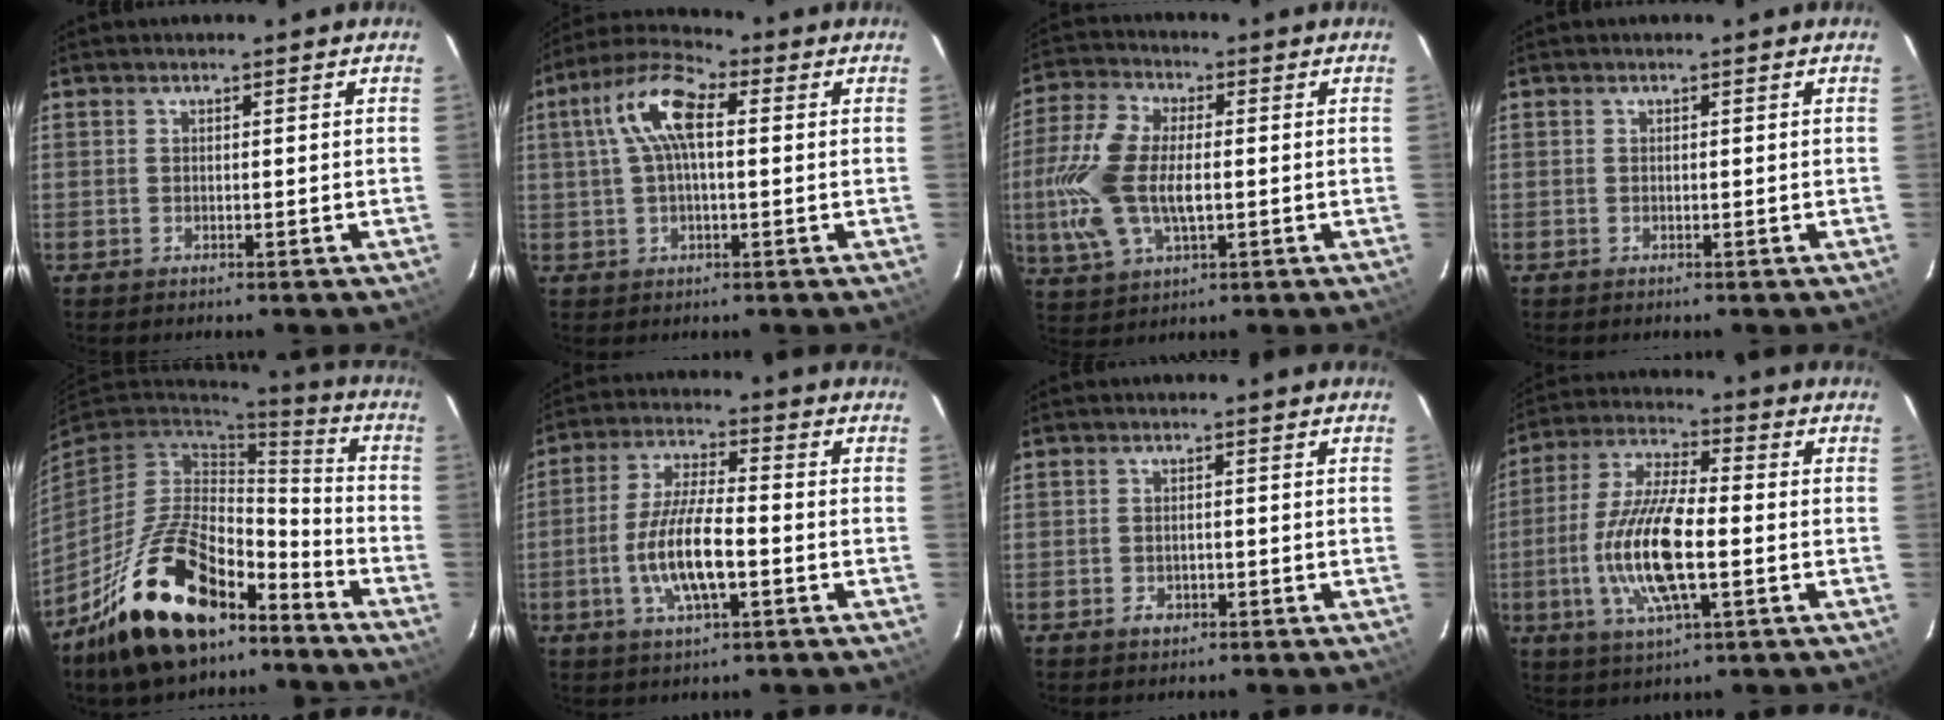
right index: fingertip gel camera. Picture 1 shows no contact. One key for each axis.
{"total": 10.2, "fx": 2.0, "fy": 4.1, "fz": 9.1, "tx": -0.186, "ty": 0.030, "tz": 0.033}
{"total": 14.0, "fx": -1.1, "fy": 7.1, "fz": 12.0, "tx": -0.270, "ty": 0.007, "tz": -0.022}
{"total": 0.0}
{"total": 23.0, "fx": -15.0, "fy": 10.5, "fz": 14.0, "tx": -0.281, "ty": 0.002, "tz": -0.241}
{"total": 10.9, "fx": -3.0, "fy": 3.1, "fz": 10.0, "tx": -0.201, "ty": 0.000, "tz": -0.056}
{"total": 2.0, "fx": -1.1, "fy": 1.5, "fz": 0.9, "tx": -0.015, "ty": 0.002, "tz": -0.014}
{"total": 14.8, "fx": -2.9, "fy": 4.2, "fz": 13.9, "tx": -0.287, "ty": -0.003, "tz": -0.059}